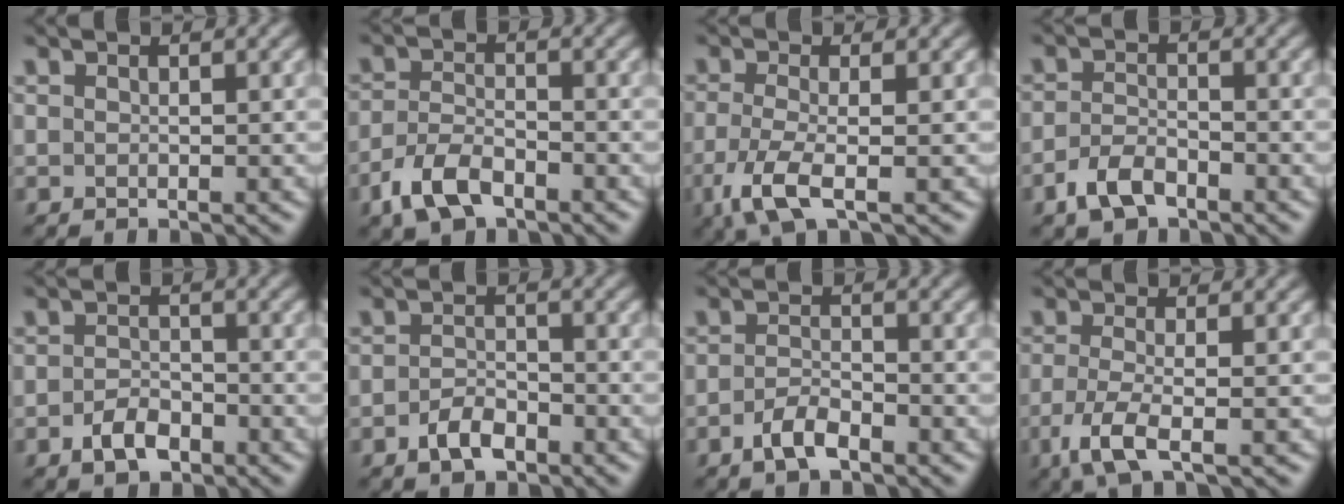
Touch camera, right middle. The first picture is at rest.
{"total": 4.2, "force": [-2.8, 2.0, 2.5], "torque": [-0.049, -0.001, -0.060]}
{"total": 4.2, "force": [-1.8, 1.2, 3.6], "torque": [-0.087, -0.013, -0.040]}
{"total": 3.0, "force": [-2.0, 1.5, 1.6], "torque": [-0.034, 0.003, -0.044]}
{"total": 2.8, "force": [-1.5, 1.7, 1.7], "torque": [-0.030, 0.002, -0.029]}
{"total": 2.7, "force": [-1.5, 1.5, 1.7], "torque": [-0.030, 0.004, -0.031]}
{"total": 2.6, "force": [-1.6, 1.1, 1.8], "torque": [-0.037, 0.003, -0.034]}
{"total": 3.8, "force": [-1.7, 1.0, 3.2], "torque": [-0.074, -0.010, -0.040]}